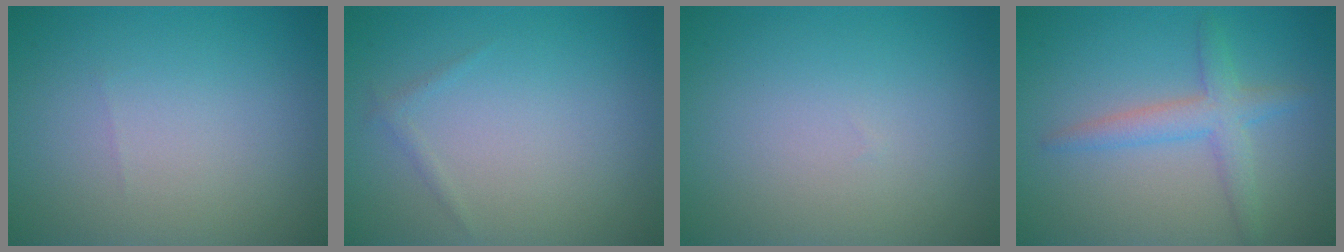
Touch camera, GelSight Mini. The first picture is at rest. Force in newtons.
{"total": 0.6, "press": 0.6, "slide": 0.0}
{"total": 0.0}
{"total": 3.0, "press": 3.0, "slide": 0.1}